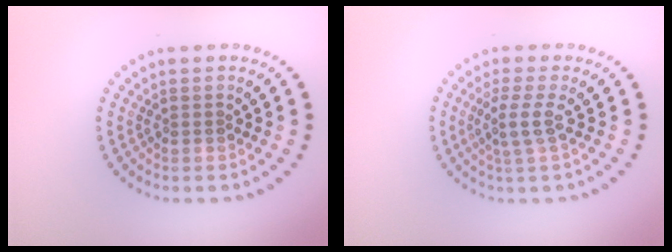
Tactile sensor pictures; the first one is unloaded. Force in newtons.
{"total": 2.0, "press": 1.5, "slide": 1.4}